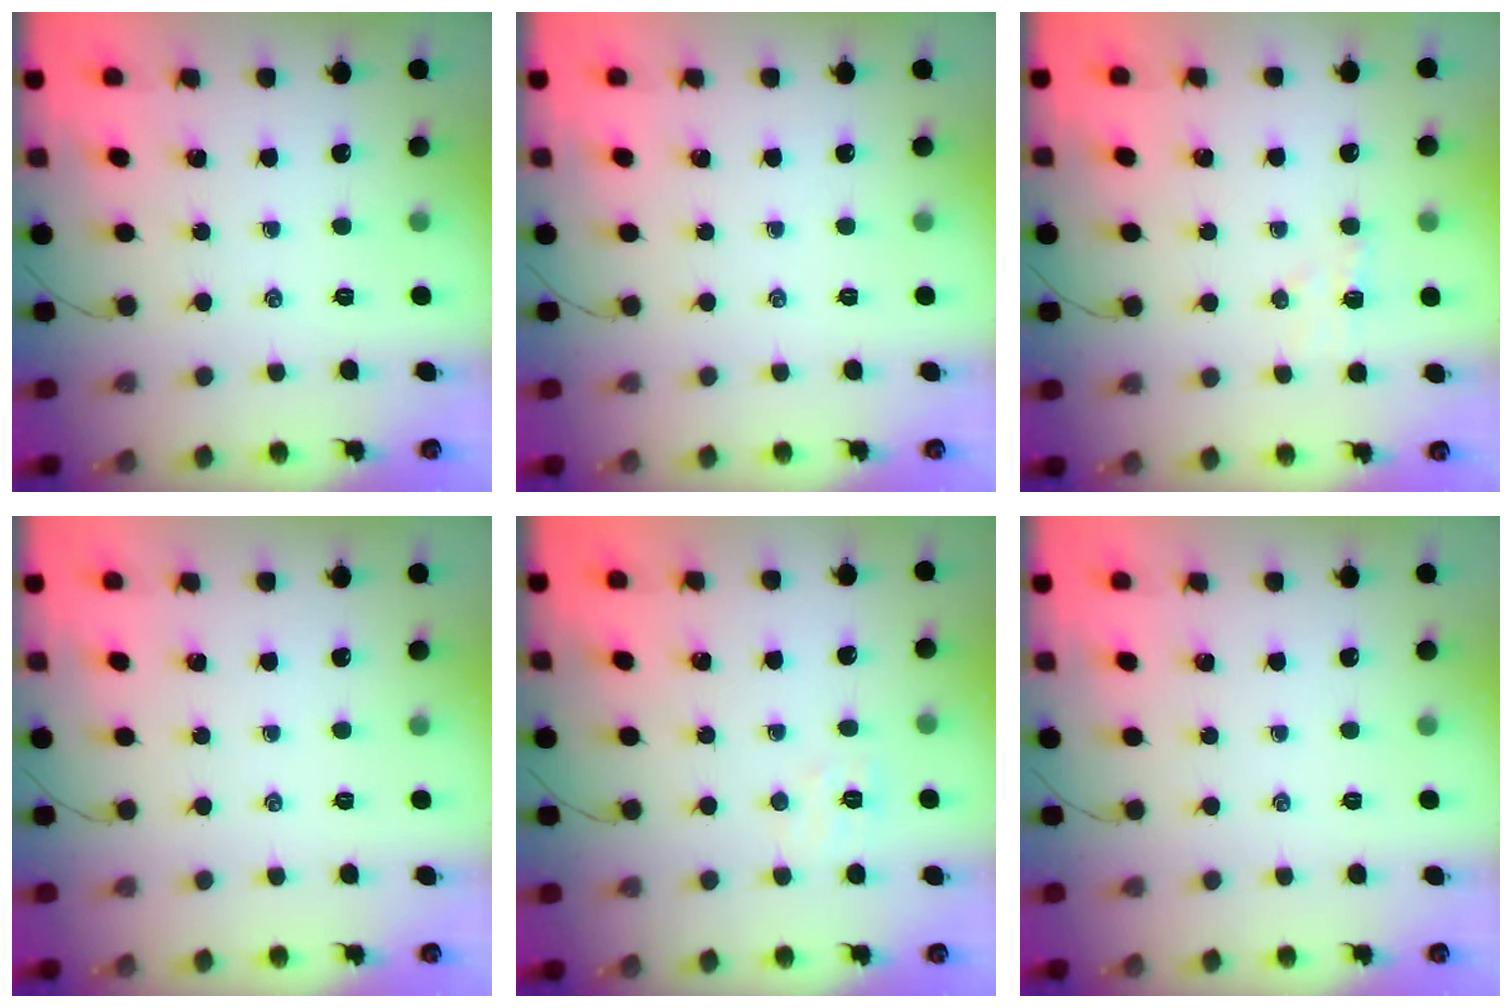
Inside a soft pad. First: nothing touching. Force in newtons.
{"total": 0.0}
{"total": 4.9, "press": 4.7, "slide": 1.3}
{"total": 0.0}
{"total": 4.1, "press": 4.0, "slide": 1.0}
{"total": 0.0}